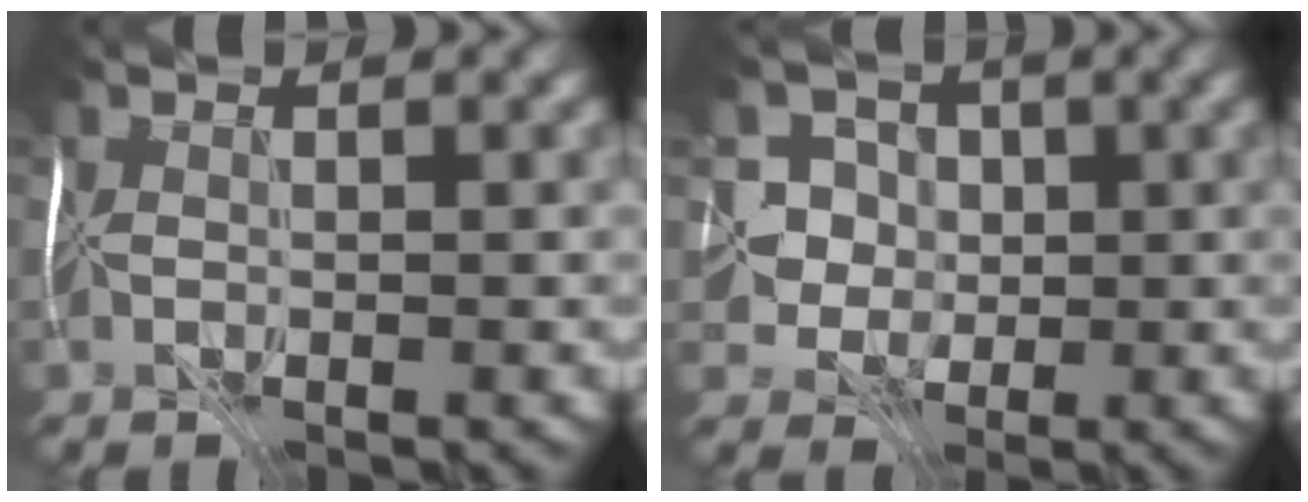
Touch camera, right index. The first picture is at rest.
{"total": 4.0, "force": [0.9, 3.8, 0.5], "torque": [0.013, 0.026, -0.002]}